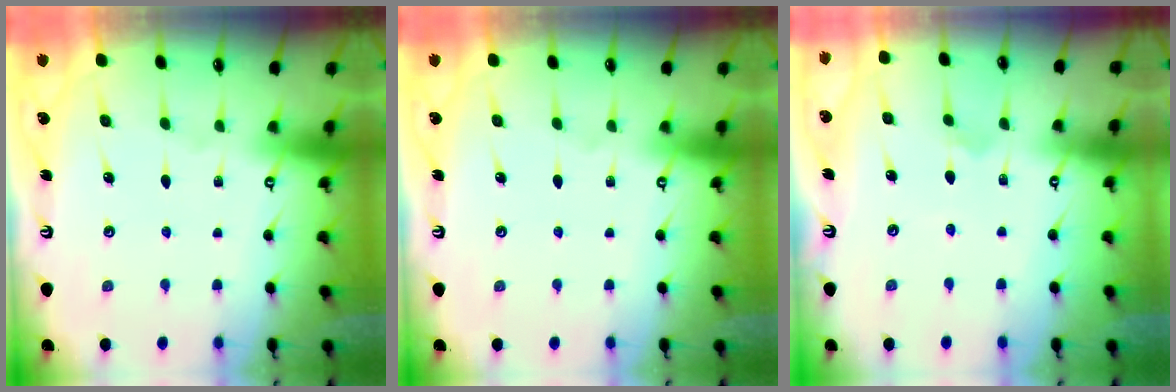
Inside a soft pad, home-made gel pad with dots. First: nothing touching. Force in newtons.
{"total": 0.0}
{"total": 2.7, "press": 2.7, "slide": 0.3}